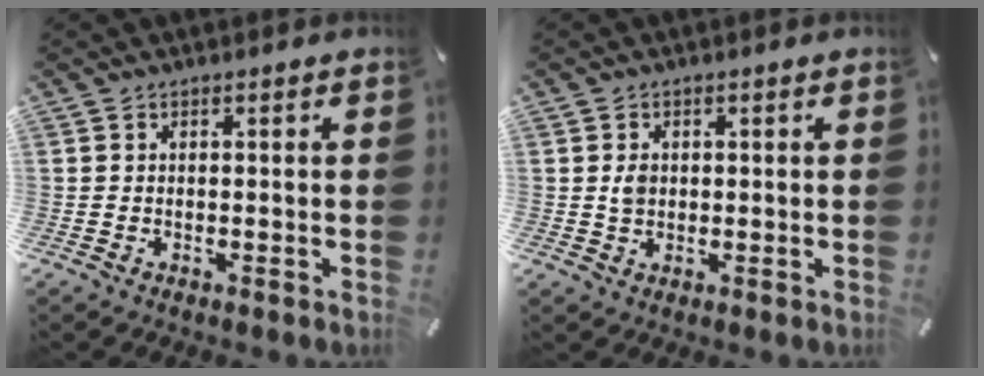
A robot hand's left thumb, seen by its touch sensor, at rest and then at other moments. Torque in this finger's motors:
{"motor_torque": [0.21, 0.28, 0.07, 0.00, -0.01]}